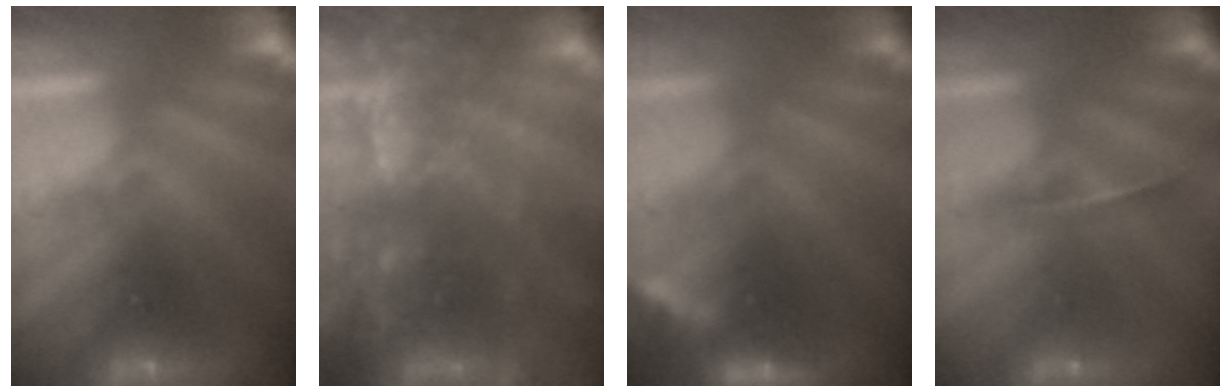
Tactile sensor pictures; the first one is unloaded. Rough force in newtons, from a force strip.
{"total": 8.4}
{"total": 2.3}
{"total": 1.4}